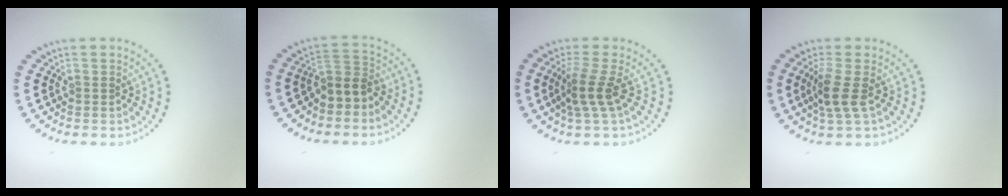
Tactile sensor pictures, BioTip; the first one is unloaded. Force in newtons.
{"total": 2.9, "press": 2.5, "slide": 1.5}
{"total": 2.8, "press": 1.9, "slide": 2.0}
{"total": 2.7, "press": 2.1, "slide": 1.7}